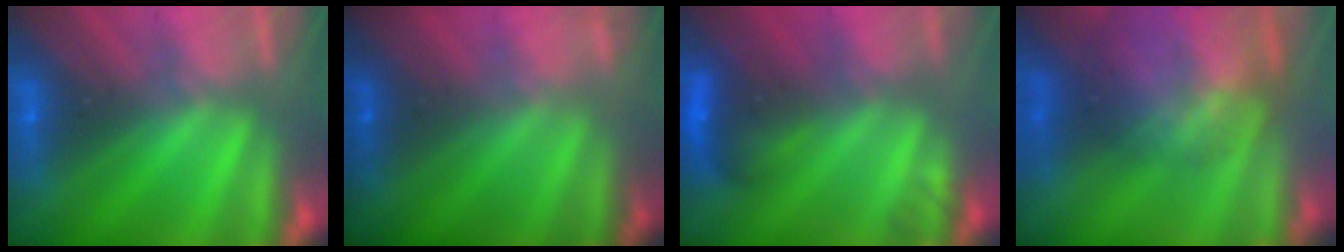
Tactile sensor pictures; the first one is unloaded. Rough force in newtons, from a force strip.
{"total": 1.9}
{"total": 2.9}
{"total": 8.8}